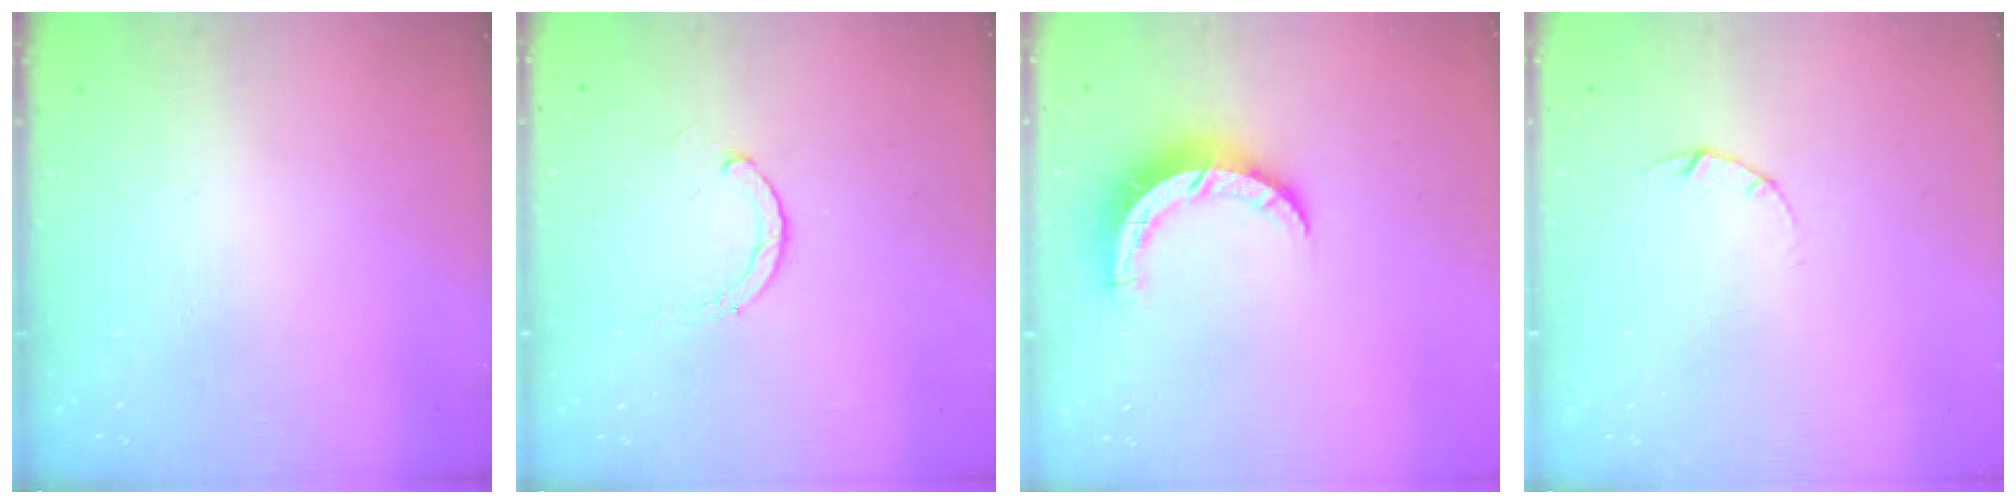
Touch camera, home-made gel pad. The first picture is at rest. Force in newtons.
{"total": 1.1, "press": 1.0, "slide": 0.3}
{"total": 7.5, "press": 7.5, "slide": 0.5}
{"total": 3.0, "press": 3.0, "slide": 0.4}